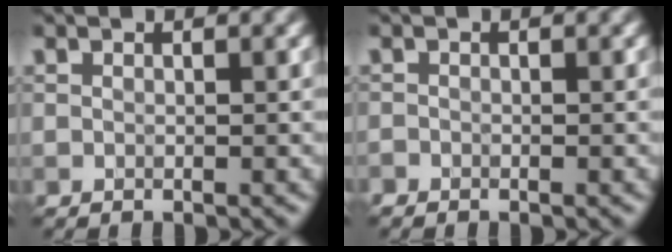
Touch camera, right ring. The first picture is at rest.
{"total": 0.5, "force": [-0.5, 0.2, 0.0], "torque": [0.003, -0.004, -0.010]}